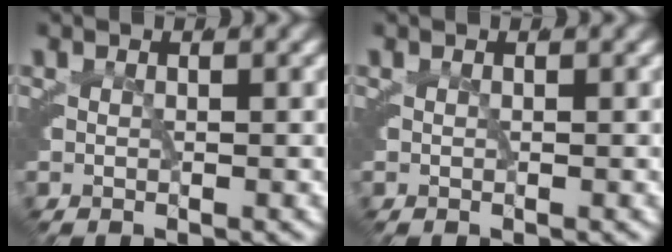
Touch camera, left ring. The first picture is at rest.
{"total": 0.0}